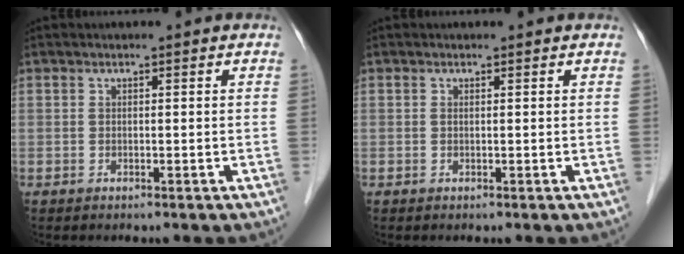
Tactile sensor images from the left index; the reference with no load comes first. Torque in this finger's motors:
{"motor_torque": [-0.12, -0.09, -0.06, -0.01]}